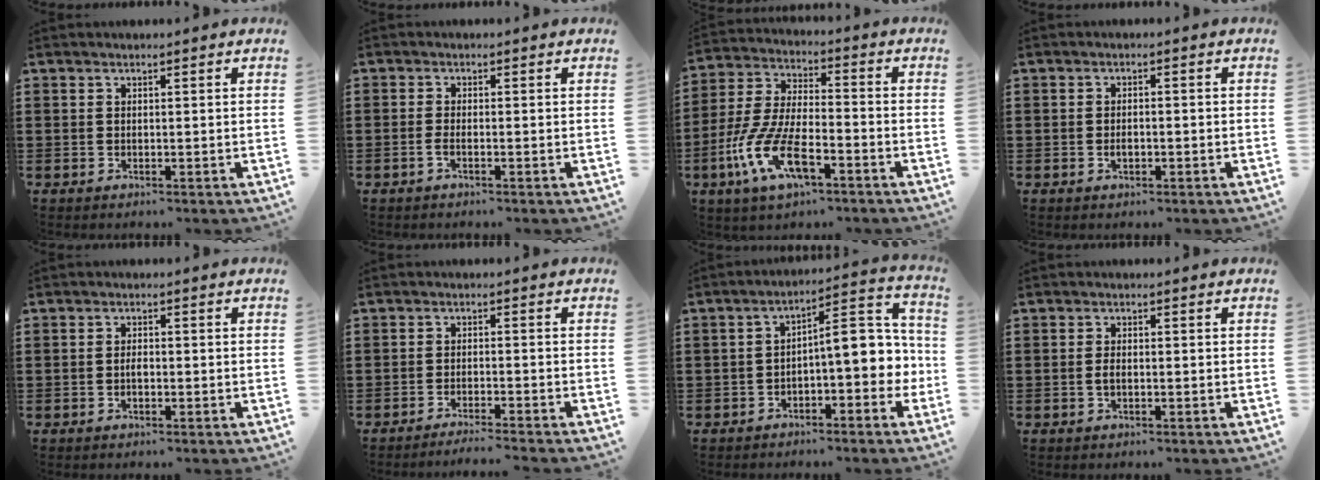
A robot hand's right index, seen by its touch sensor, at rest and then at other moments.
{"total": 1.4, "force": [-0.7, 0.1, 1.1], "torque": [-0.021, -0.003, -0.012]}
{"total": 10.9, "force": [-5.3, 4.0, 8.7], "torque": [-0.216, -0.013, -0.107]}
{"total": 1.4, "force": [-0.5, 0.6, 1.2], "torque": [-0.024, -0.001, -0.009]}
{"total": 1.6, "force": [-0.5, 0.8, 1.3], "torque": [-0.026, 0.002, -0.010]}
{"total": 2.2, "force": [-2.1, -0.5, 0.5], "torque": [-0.009, -0.001, -0.043]}
{"total": 7.9, "force": [-0.1, 3.5, 7.1], "torque": [-0.099, -0.013, -0.013]}
{"total": 1.4, "force": [-0.3, 0.5, 1.3], "torque": [-0.033, -0.004, -0.009]}